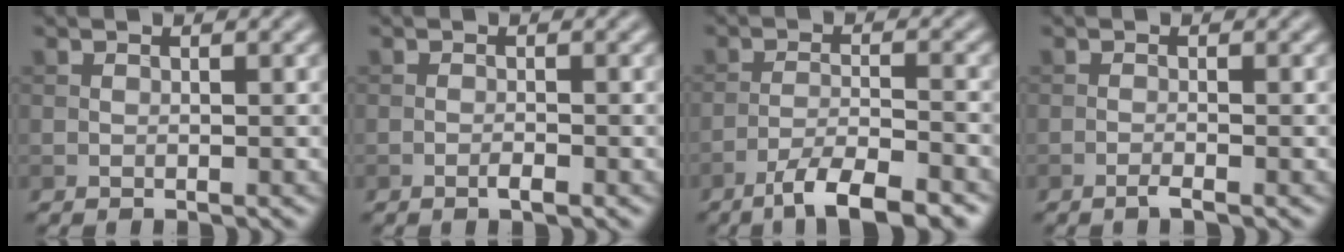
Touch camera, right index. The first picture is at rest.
{"total": 1.0, "force": [-0.6, 0.2, 0.8], "torque": [-0.014, 0.000, -0.011]}
{"total": 6.3, "force": [-4.6, 1.2, 4.2], "torque": [-0.069, 0.000, -0.078]}
{"total": 1.1, "force": [-0.7, 0.1, 0.9], "torque": [-0.012, 0.002, -0.017]}